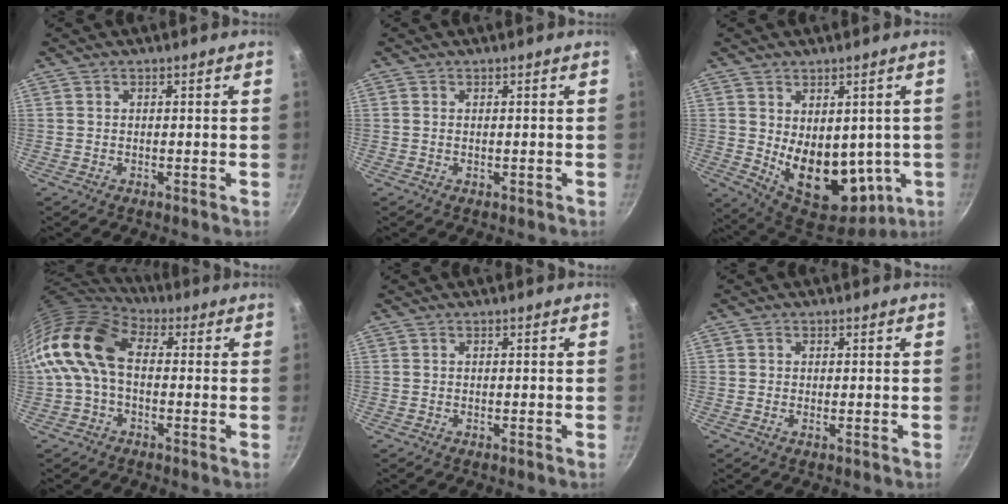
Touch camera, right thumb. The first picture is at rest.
{"total": 0.6, "force": [-0.1, 0.3, 0.5], "torque": [-0.007, 0.001, -0.002]}
{"total": 16.8, "force": [-0.4, 10.8, 12.8], "torque": [-0.156, -0.035, 0.027]}
{"total": 13.7, "force": [0.5, 9.0, 10.4], "torque": [-0.186, 0.028, -0.008]}
{"total": 0.0}
{"total": 0.7, "force": [0.1, 0.5, 0.4], "torque": [-0.007, 0.002, -0.001]}